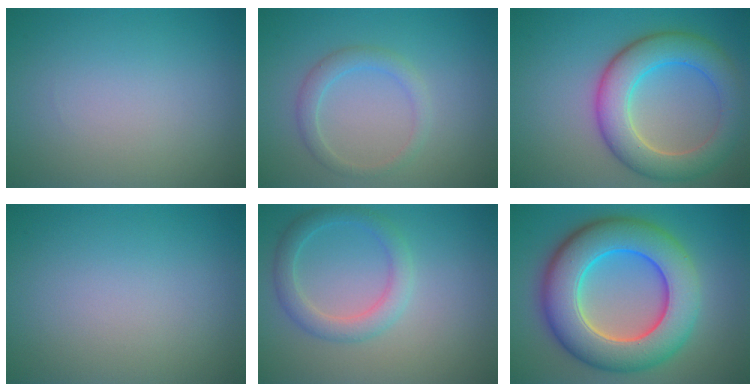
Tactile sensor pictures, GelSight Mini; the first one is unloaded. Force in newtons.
{"total": 2.0, "press": 2.0, "slide": 0.1}
{"total": 7.1, "press": 7.1, "slide": 0.3}
{"total": 0.0}
{"total": 2.8, "press": 2.8, "slide": 0.0}
{"total": 11.4, "press": 11.4, "slide": 0.3}